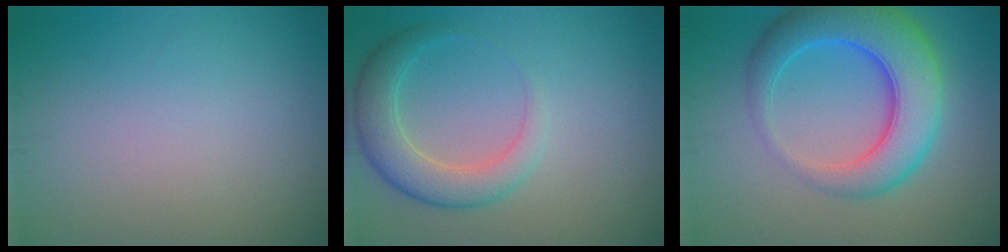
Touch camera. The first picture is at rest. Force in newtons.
{"total": 4.1, "press": 4.1, "slide": 0.1}
{"total": 8.2, "press": 8.1, "slide": 0.3}